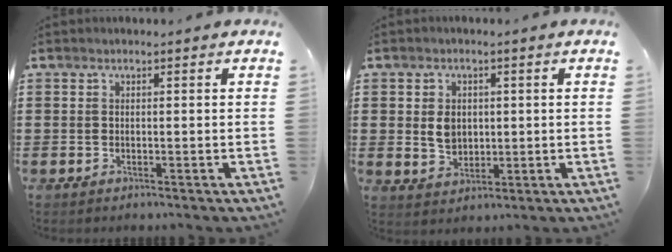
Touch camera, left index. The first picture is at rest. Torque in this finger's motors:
{"motor_torque": [0.77, 0.20, 0.24, 0.03]}